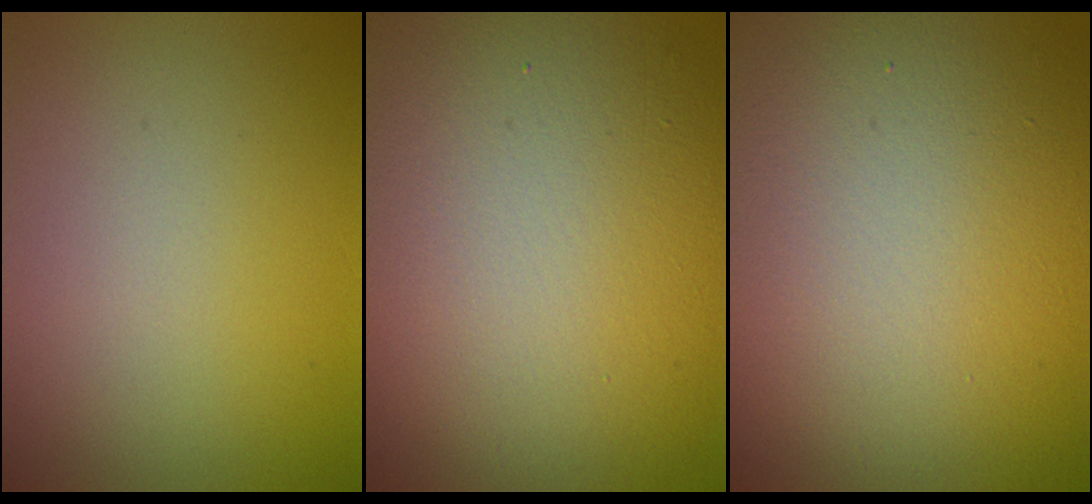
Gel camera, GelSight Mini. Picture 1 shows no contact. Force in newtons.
{"total": 17.0, "press": 17.0, "slide": 1.0}
{"total": 21.6, "press": 21.6, "slide": 0.7}